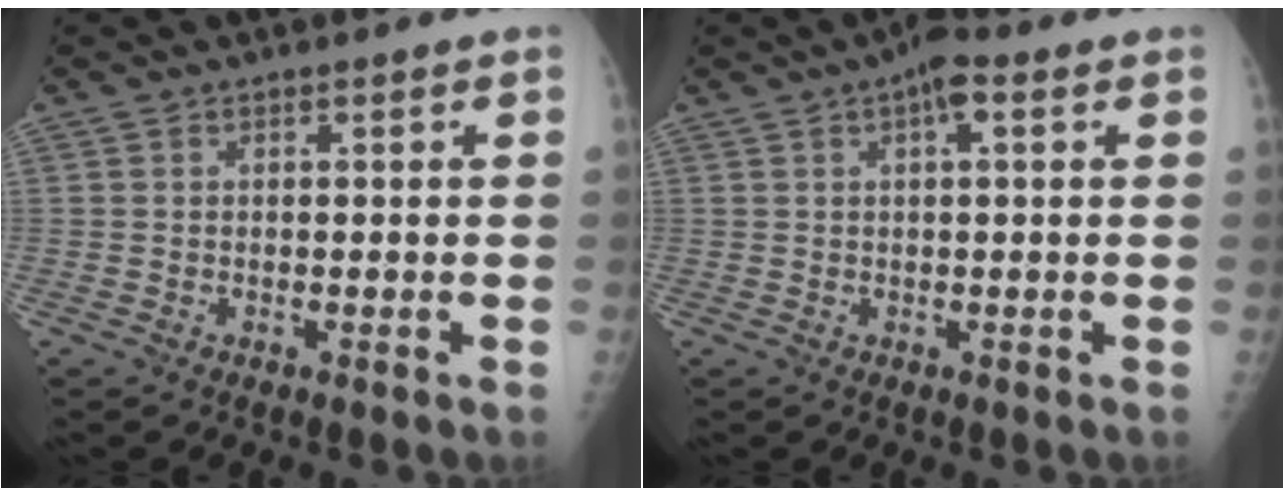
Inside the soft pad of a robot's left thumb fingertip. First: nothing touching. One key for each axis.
{"total": 4.5, "fx": 1.8, "fy": 1.7, "fz": 3.8, "tx": -0.056, "ty": 0.009, "tz": 0.019}